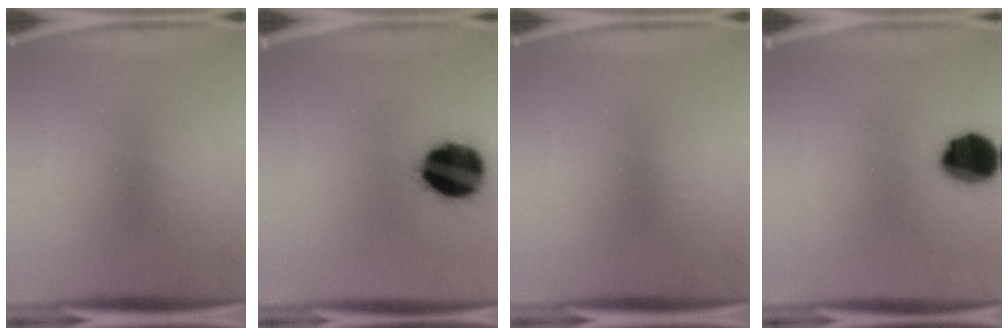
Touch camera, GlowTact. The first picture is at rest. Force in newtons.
{"total": 18.5}
{"total": 0.0}
{"total": 12.1}